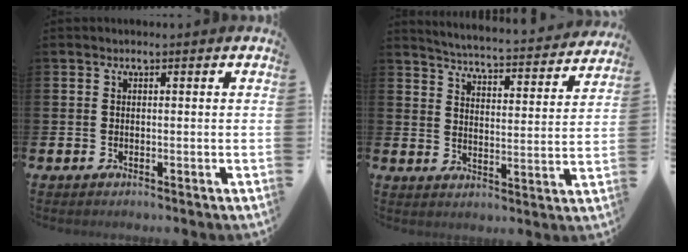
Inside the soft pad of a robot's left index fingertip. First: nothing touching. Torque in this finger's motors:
{"motor_torque": [0.56, -0.79, 0.12, 0.03]}